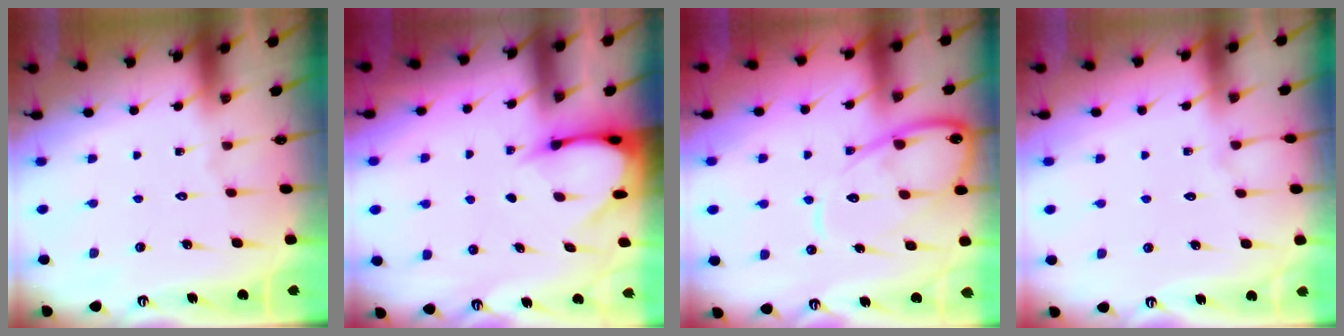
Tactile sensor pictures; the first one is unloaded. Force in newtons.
{"total": 3.8, "press": 3.8, "slide": 0.4}
{"total": 11.9, "press": 11.9, "slide": 1.2}
{"total": 2.5, "press": 2.5, "slide": 0.4}